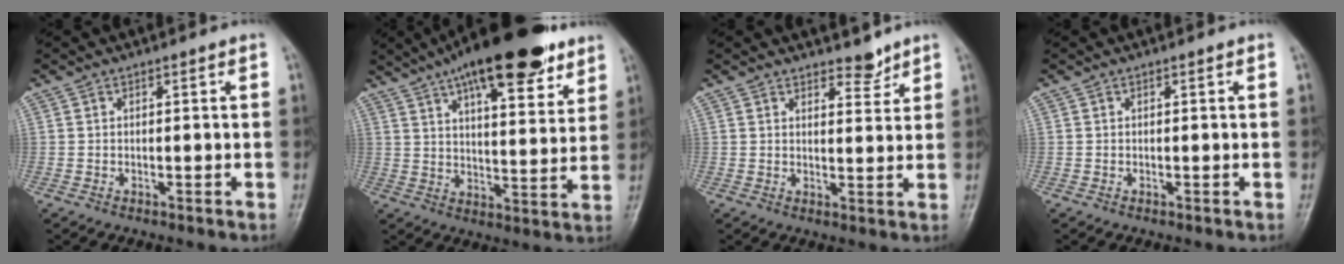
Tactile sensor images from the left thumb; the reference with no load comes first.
{"total": 21.9, "force": [13.8, 7.4, 15.4], "torque": [-0.210, -0.029, 0.212]}
{"total": 3.5, "force": [3.0, 1.5, 1.2], "torque": [0.001, -0.023, 0.045]}
{"total": 0.0}